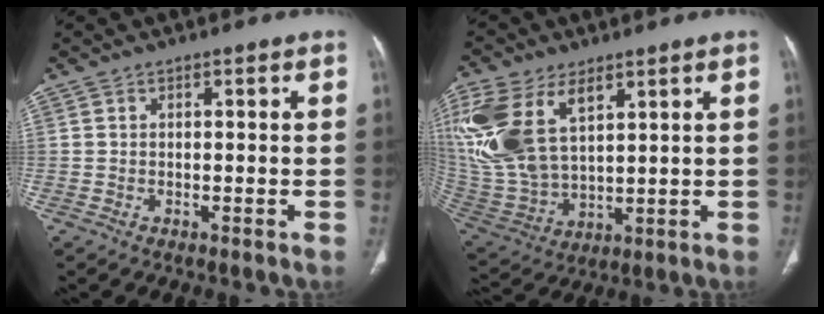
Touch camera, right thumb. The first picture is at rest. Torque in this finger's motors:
{"motor_torque": [1.27, 3.17, 1.32, 1.45, 0.23]}